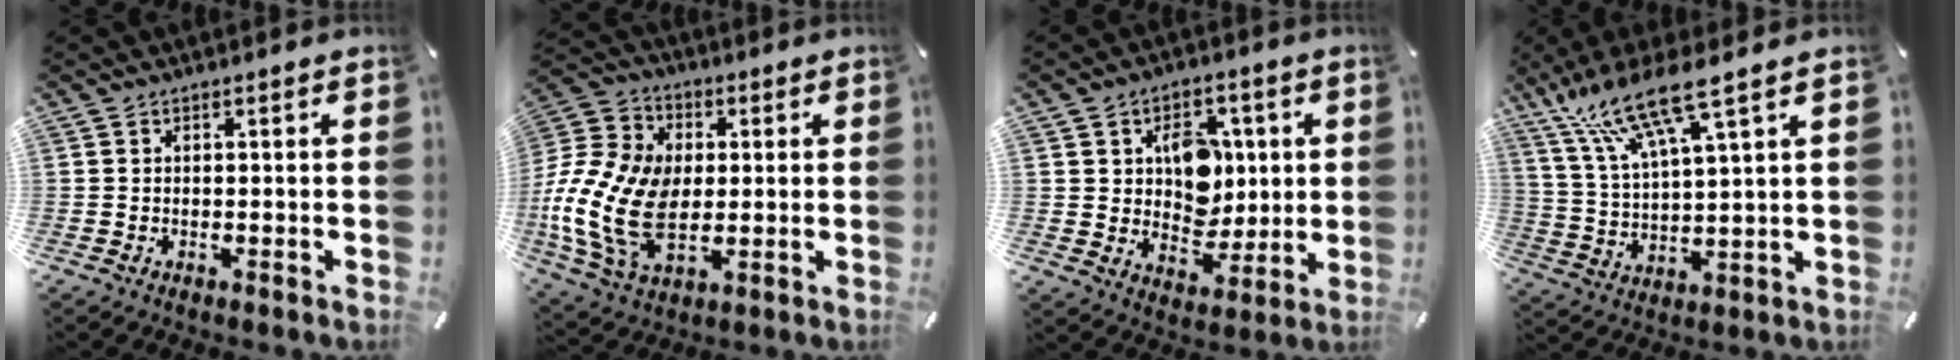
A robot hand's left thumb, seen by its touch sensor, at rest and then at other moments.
{"total": 19.7, "force": [-2.7, 13.9, 13.6], "torque": [-0.309, 0.018, -0.046]}
{"total": 10.8, "force": [2.7, 9.0, 5.4], "torque": [-0.073, -0.005, 0.051]}
{"total": 14.0, "force": [10.1, 2.5, 9.3], "torque": [-0.213, -0.040, 0.174]}